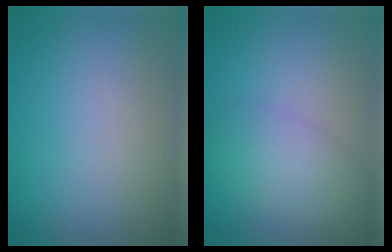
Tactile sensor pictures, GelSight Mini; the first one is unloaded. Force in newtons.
{"total": 4.0, "press": 4.0, "slide": 0.1}